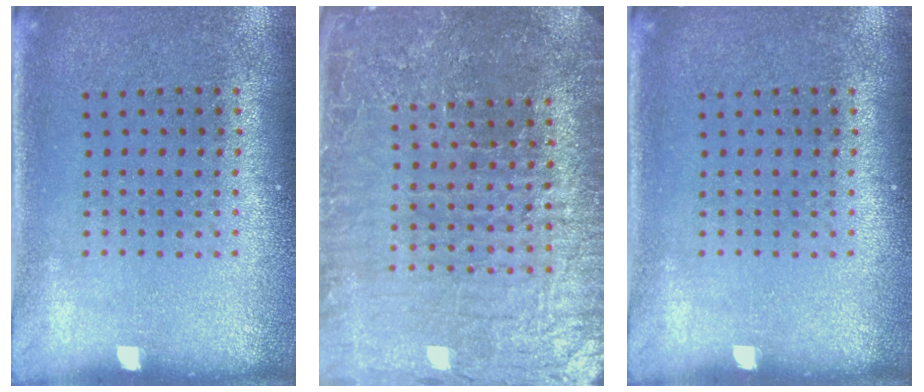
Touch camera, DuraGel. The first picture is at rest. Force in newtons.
{"total": 5.5, "press": 5.0, "slide": 2.4}
{"total": 0.0}